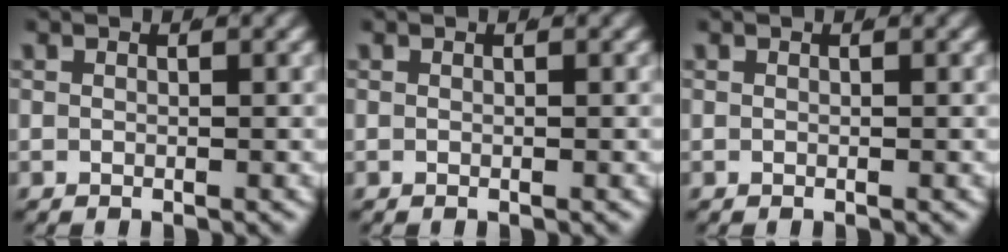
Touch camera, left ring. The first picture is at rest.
{"total": 0.0}
{"total": 0.0}